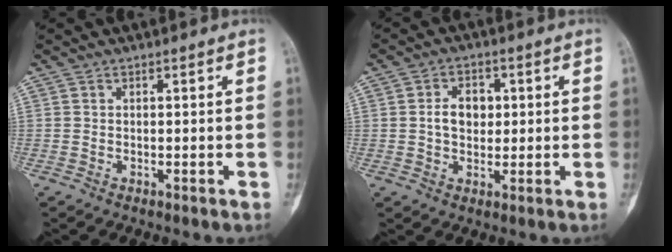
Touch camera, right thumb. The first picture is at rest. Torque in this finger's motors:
{"motor_torque": [0.75, 0.75, 0.64, -0.09, 0.25]}